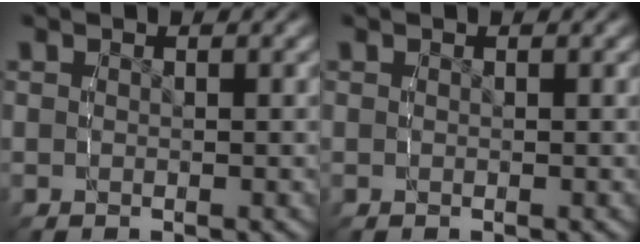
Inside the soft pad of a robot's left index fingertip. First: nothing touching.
{"total": 0.0}